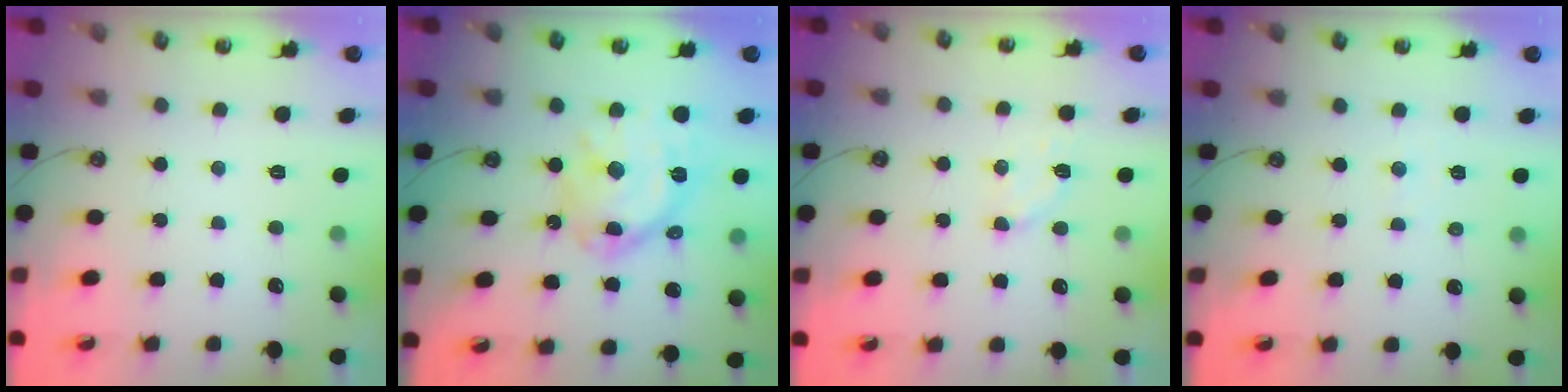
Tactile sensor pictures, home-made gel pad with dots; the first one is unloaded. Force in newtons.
{"total": 17.6, "press": 17.5, "slide": 1.7}
{"total": 4.8, "press": 4.7, "slide": 0.7}
{"total": 4.0, "press": 4.0, "slide": 0.5}